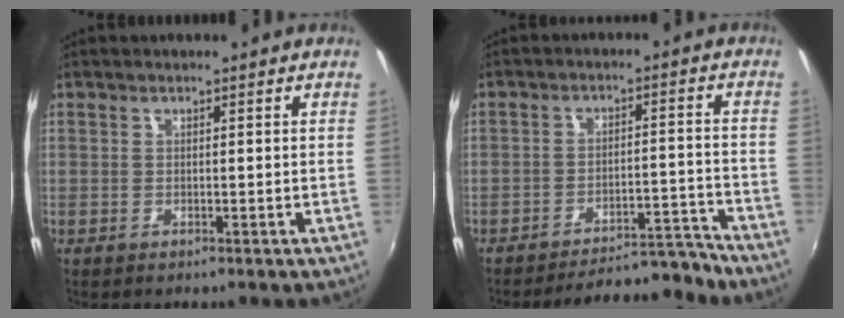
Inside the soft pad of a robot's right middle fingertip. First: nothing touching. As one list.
[{"total": 11.7, "force": [-11.3, 1.3, 2.4], "torque": [-0.044, 0.030, -0.151]}]